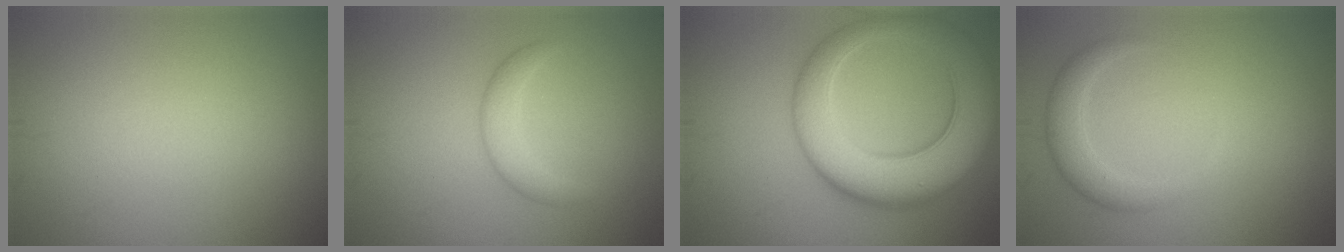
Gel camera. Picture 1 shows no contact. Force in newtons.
{"total": 2.1, "press": 2.1, "slide": 0.2}
{"total": 9.2, "press": 9.2, "slide": 0.6}
{"total": 2.4, "press": 2.4, "slide": 0.1}